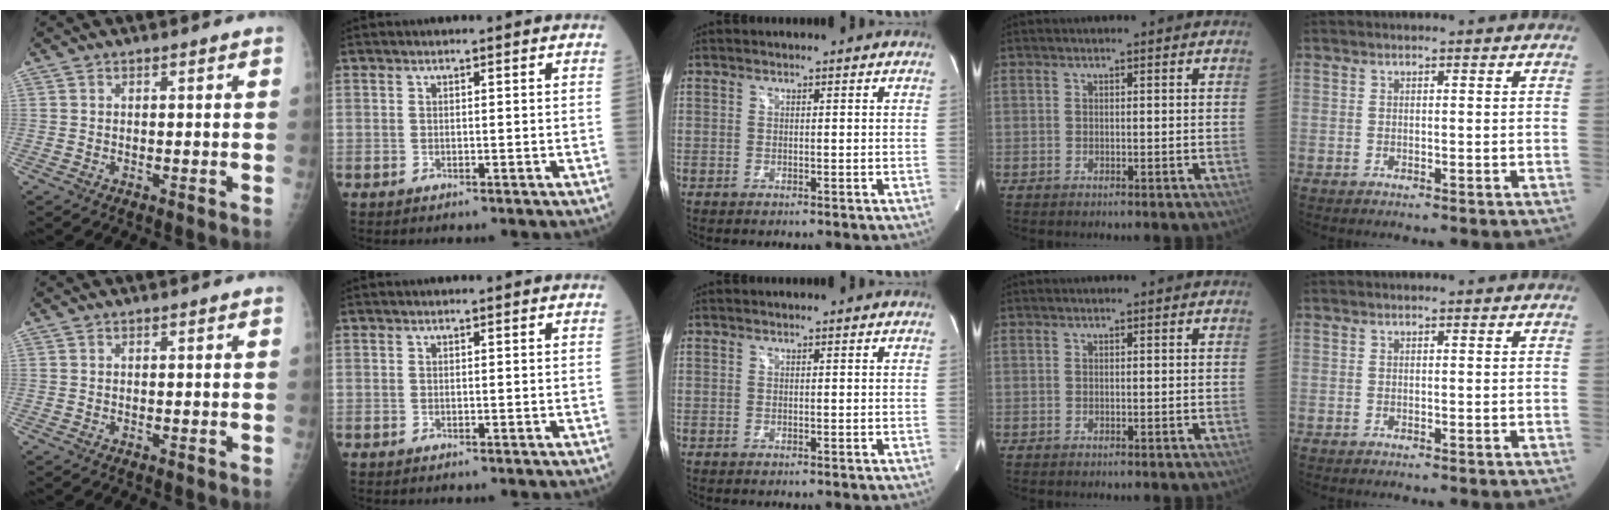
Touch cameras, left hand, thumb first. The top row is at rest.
{}